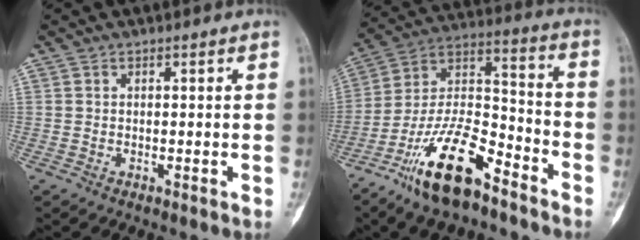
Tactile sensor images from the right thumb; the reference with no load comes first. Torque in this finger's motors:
{"motor_torque": [2.81, 1.21, 1.68, -1.09, 0.21]}